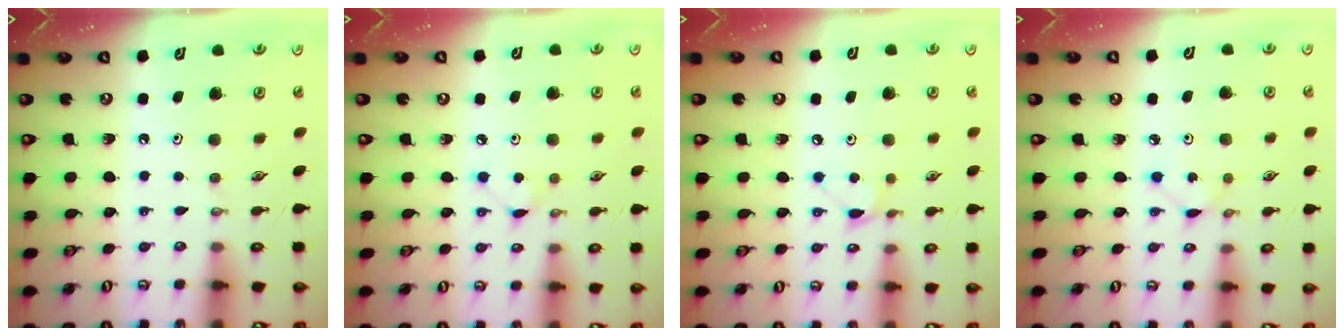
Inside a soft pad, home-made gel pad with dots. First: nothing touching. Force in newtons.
{"total": 3.4, "press": 3.4, "slide": 0.4}
{"total": 4.3, "press": 4.3, "slide": 0.5}
{"total": 1.3, "press": 1.2, "slide": 0.1}